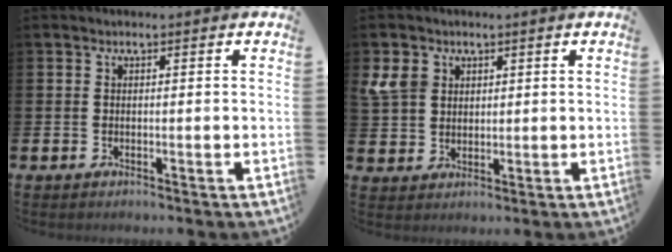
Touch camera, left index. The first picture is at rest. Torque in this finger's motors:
{"motor_torque": [0.01, -0.10, -0.27, -0.16]}